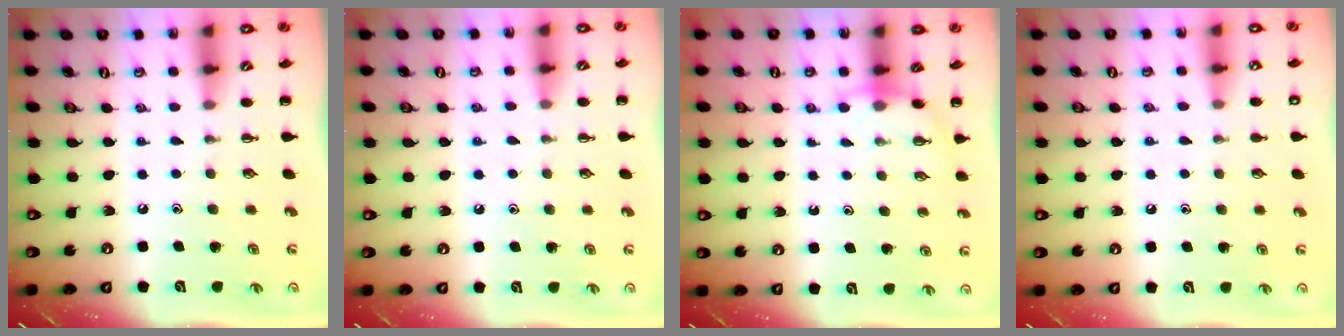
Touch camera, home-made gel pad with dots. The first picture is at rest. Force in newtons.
{"total": 6.3, "press": 6.0, "slide": 1.9}
{"total": 4.2, "press": 4.1, "slide": 0.9}
{"total": 6.4, "press": 6.2, "slide": 1.7}